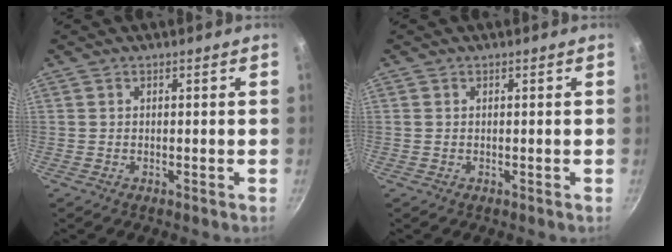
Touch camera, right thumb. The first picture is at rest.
{"total": 0.0}